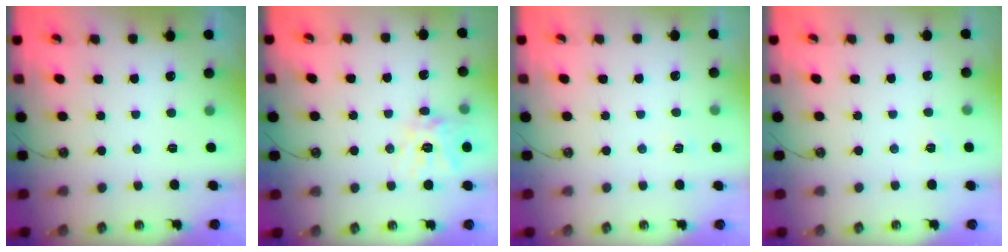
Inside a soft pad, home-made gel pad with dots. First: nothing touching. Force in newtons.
{"total": 12.4, "press": 12.3, "slide": 1.6}
{"total": 2.2, "press": 2.2, "slide": 0.3}
{"total": 2.1, "press": 2.1, "slide": 0.3}